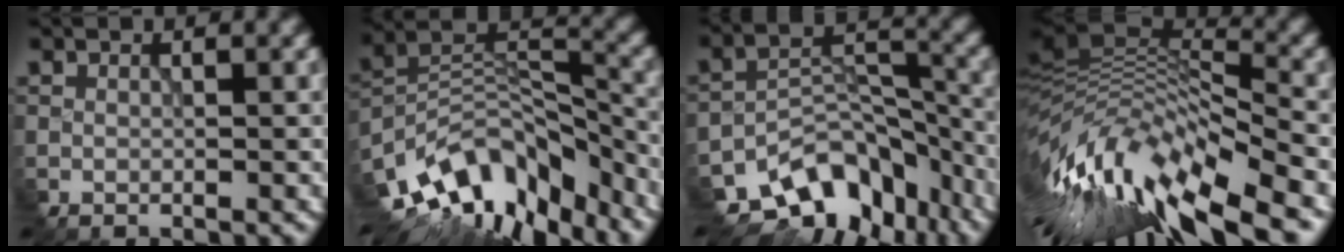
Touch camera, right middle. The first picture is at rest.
{"total": 12.1, "force": [-8.9, 5.5, 5.9], "torque": [-0.113, 0.014, -0.162]}
{"total": 9.0, "force": [-6.6, 4.9, 3.6], "torque": [-0.048, -0.005, -0.104]}
{"total": 13.9, "force": [-6.1, 4.7, 11.6], "torque": [-0.227, 0.024, -0.101]}